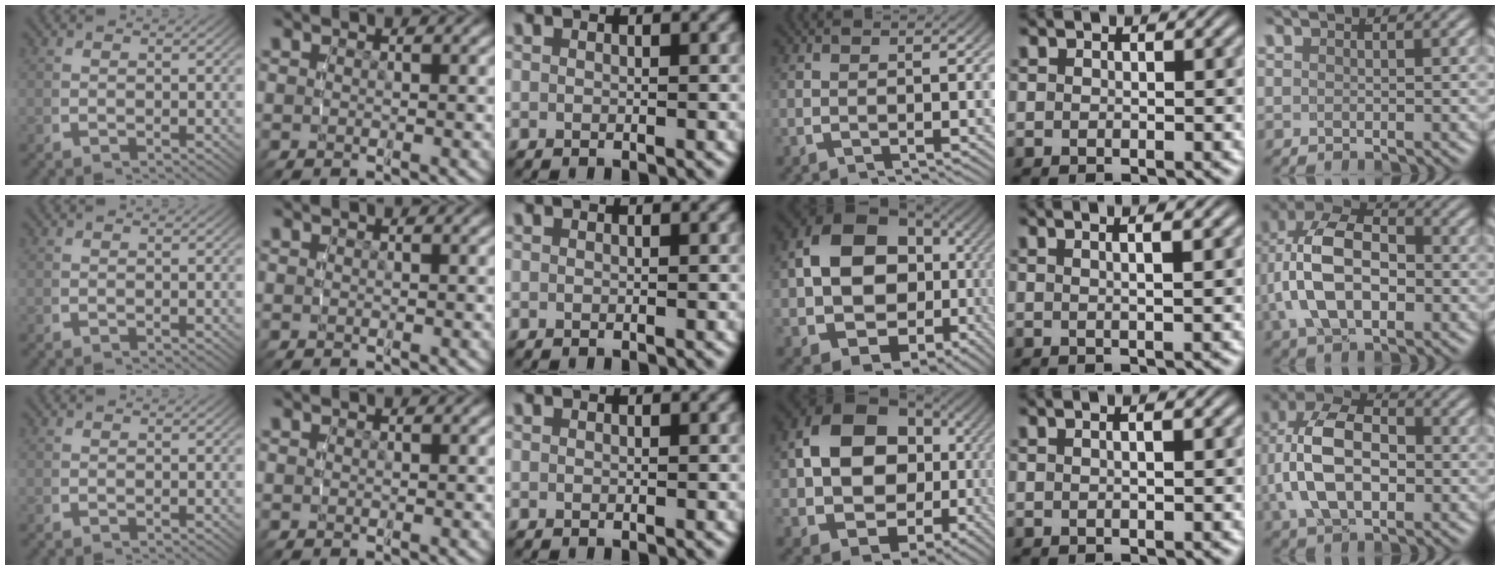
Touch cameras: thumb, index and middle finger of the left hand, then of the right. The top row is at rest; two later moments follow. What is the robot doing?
{"motion": "lift_and_place", "object": "cloth"}